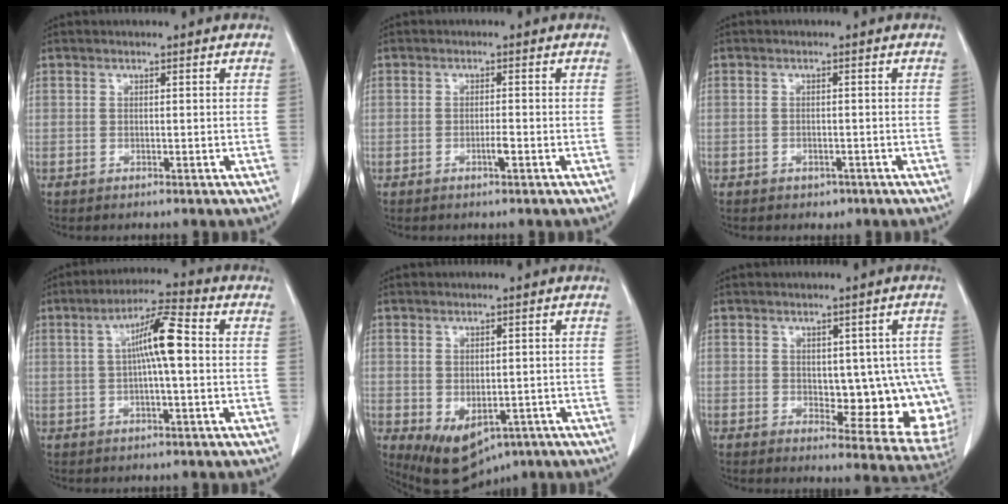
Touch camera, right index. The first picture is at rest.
{"total": 1.4, "force": [-0.6, 0.1, 1.2], "torque": [-0.024, 0.002, -0.010]}
{"total": 1.7, "force": [-1.0, 1.2, 0.6], "torque": [-0.006, 0.003, -0.005]}
{"total": 7.8, "force": [0.6, 0.7, 7.8], "torque": [-0.140, 0.018, 0.006]}
{"total": 8.6, "force": [-4.2, 5.3, 5.3], "torque": [-0.075, -0.010, -0.049]}
{"total": 11.8, "force": [-0.6, 5.7, 10.3], "torque": [-0.098, 0.005, 0.009]}